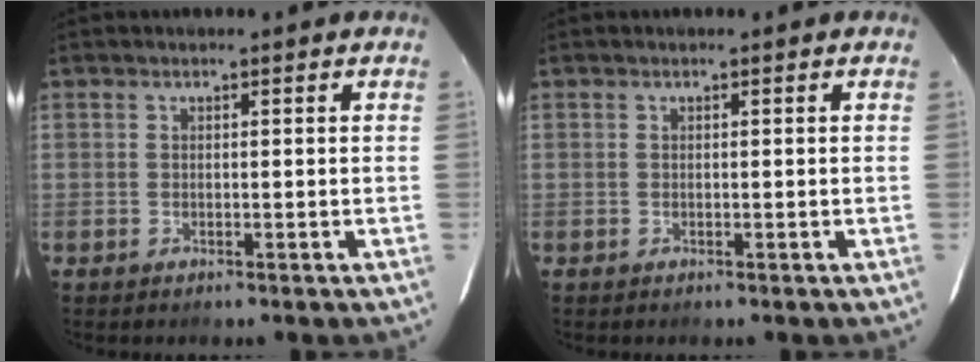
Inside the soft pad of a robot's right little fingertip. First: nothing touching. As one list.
[{"total": 0.0}]